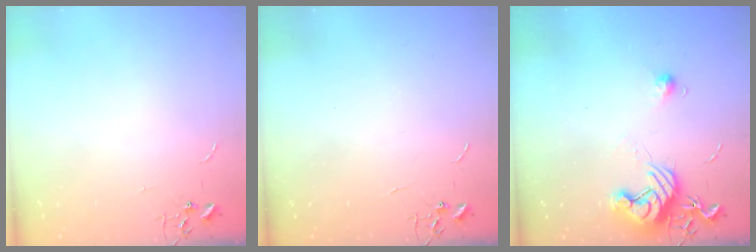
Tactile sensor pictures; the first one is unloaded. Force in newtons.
{"total": 0.0}
{"total": 11.5, "press": 11.4, "slide": 1.2}